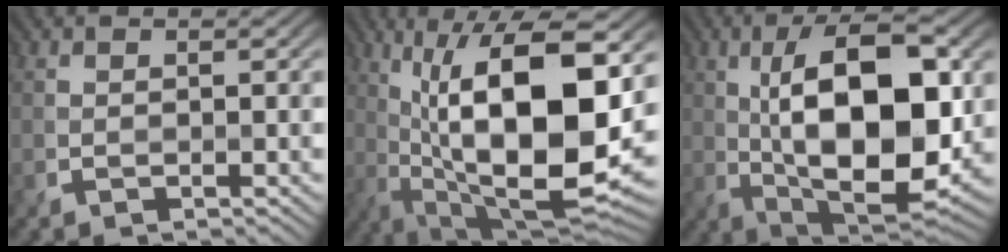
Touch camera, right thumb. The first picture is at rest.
{"total": 17.3, "force": [2.1, 7.0, 15.7], "torque": [-0.258, 0.010, 0.038]}
{"total": 15.8, "force": [1.1, 7.5, 13.9], "torque": [-0.228, 0.006, 0.018]}